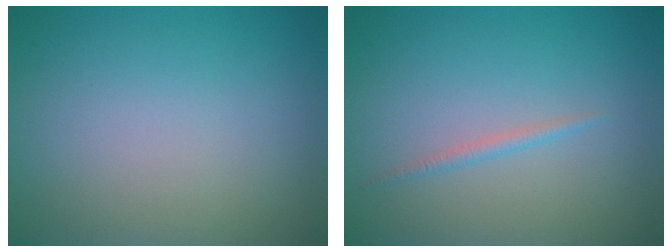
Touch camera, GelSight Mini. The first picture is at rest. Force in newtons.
{"total": 0.8, "press": 0.8, "slide": 0.0}